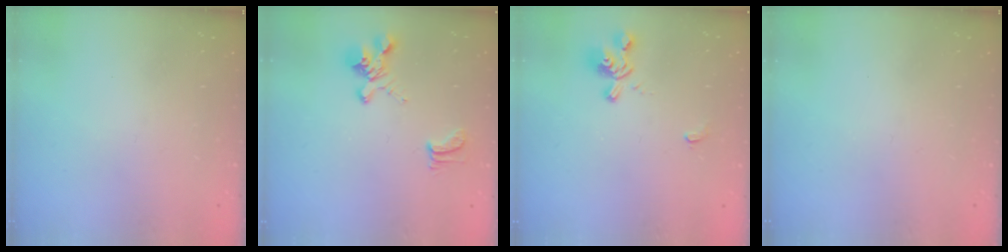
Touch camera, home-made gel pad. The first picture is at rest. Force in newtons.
{"total": 2.0, "press": 1.6, "slide": 1.2}
{"total": 1.7, "press": 1.0, "slide": 1.3}
{"total": 0.0}